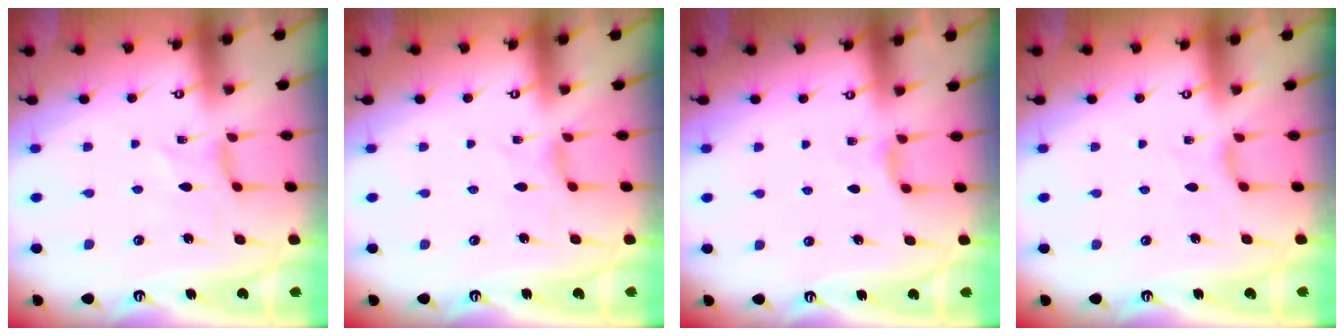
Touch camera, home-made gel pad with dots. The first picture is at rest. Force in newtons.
{"total": 2.5, "press": 2.4, "slide": 0.4}
{"total": 4.7, "press": 4.7, "slide": 0.6}
{"total": 3.1, "press": 3.0, "slide": 0.5}